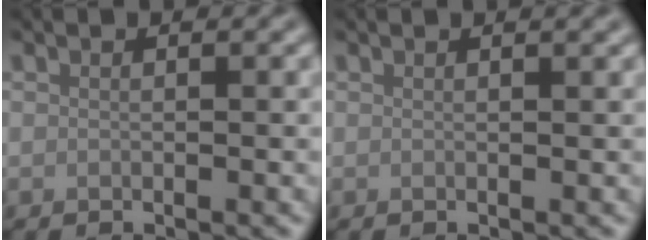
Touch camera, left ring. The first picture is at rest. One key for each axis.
{"total": 0.9, "fx": 0.7, "fy": 0.2, "fz": 0.5, "tx": -0.004, "ty": 0.003, "tz": 0.009}